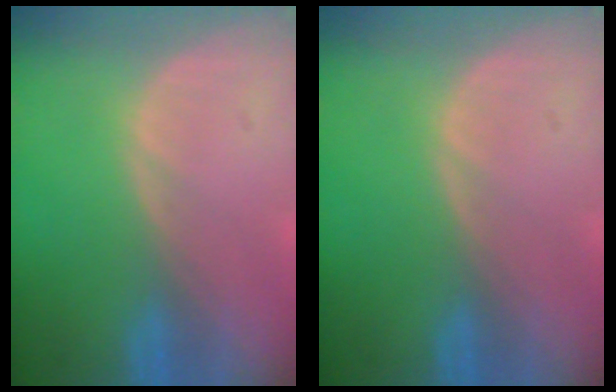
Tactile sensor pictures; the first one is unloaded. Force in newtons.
{"total": 0.0}